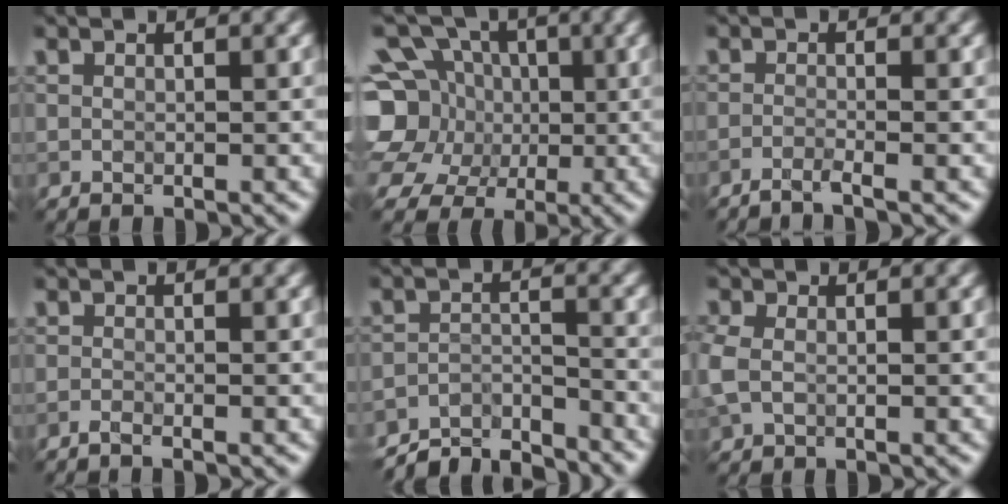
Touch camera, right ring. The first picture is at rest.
{"total": 14.8, "force": [1.1, 13.1, 6.8], "torque": [-0.184, 0.026, -0.009]}
{"total": 1.5, "force": [-1.1, 0.1, 1.0], "torque": [-0.014, -0.001, -0.034]}
{"total": 0.8, "force": [-0.6, 0.1, 0.5], "torque": [-0.011, -0.001, -0.016]}
{"total": 5.9, "force": [-5.6, 1.4, 1.4], "torque": [-0.024, -0.007, -0.099]}
{"total": 2.1, "force": [-0.2, 1.6, 1.3], "torque": [-0.040, 0.002, -0.012]}